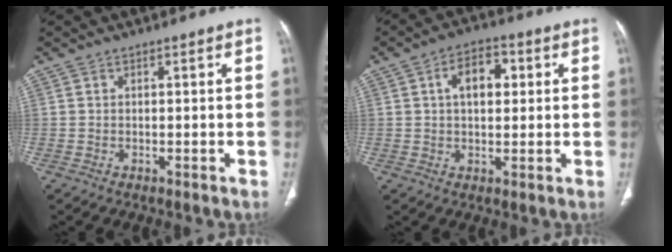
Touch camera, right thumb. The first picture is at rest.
{"total": 7.7, "force": [1.8, 4.6, 5.9], "torque": [-0.082, 0.010, 0.024]}